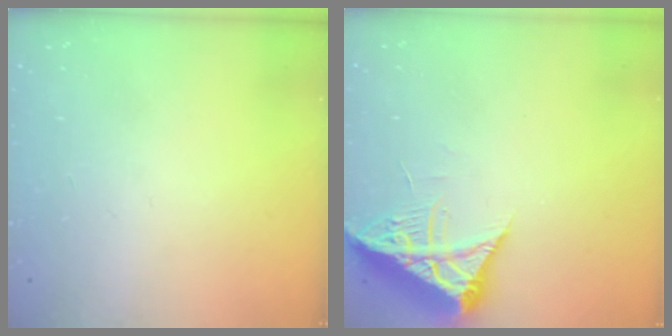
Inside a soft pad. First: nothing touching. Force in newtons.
{"total": 8.1, "press": 8.0, "slide": 0.8}